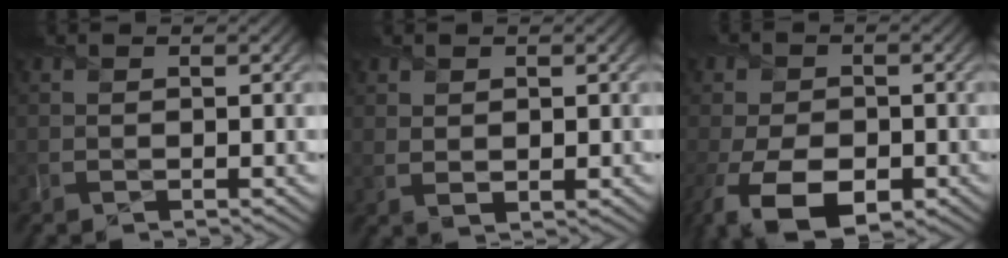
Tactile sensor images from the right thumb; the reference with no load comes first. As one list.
[{"total": 1.7, "force": [0.9, 1.2, 0.8], "torque": [-0.019, -0.005, 0.022]}, {"total": 11.2, "force": [-4.7, 6.8, 7.6], "torque": [-0.161, -0.032, -0.080]}]